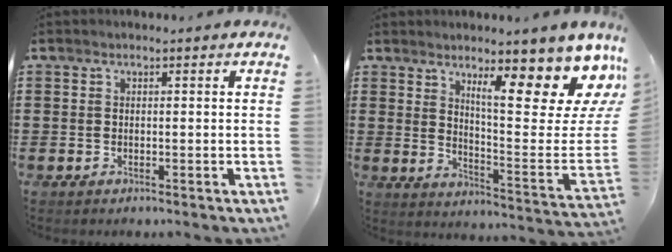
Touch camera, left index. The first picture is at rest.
{"total": 14.1, "force": [9.0, 2.9, 10.4], "torque": [-0.165, -0.072, 0.144]}